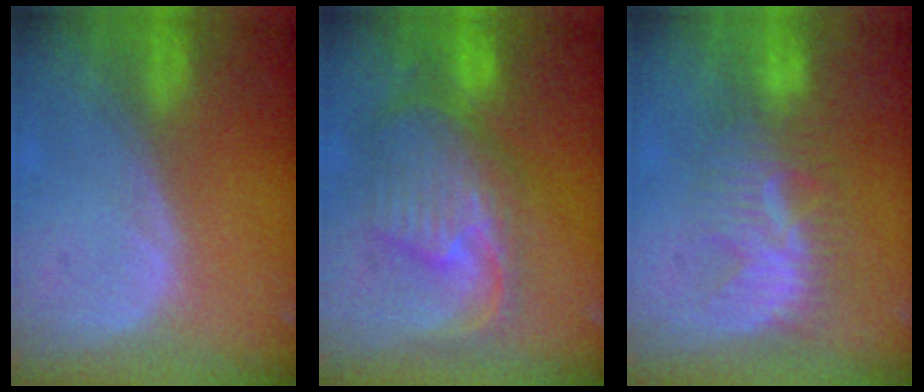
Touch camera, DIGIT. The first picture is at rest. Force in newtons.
{"total": 10.5, "press": 9.4, "slide": 4.6}
{"total": 7.7, "press": 7.3, "slide": 2.3}